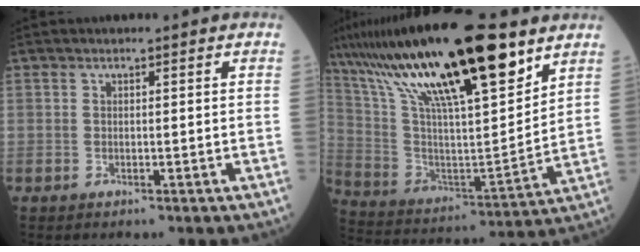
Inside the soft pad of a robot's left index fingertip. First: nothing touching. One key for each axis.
{"total": 26.6, "fx": 17.3, "fy": 4.6, "fz": 19.7, "tx": -0.366, "ty": 0.023, "tz": 0.306}